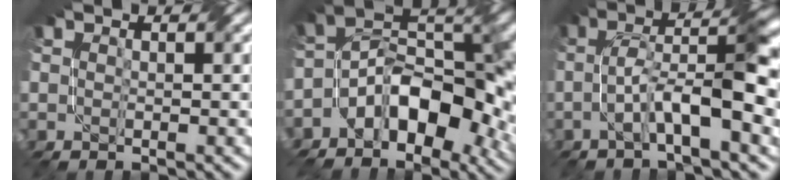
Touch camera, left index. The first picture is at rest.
{"total": 11.1, "force": [-4.3, 6.1, 8.2], "torque": [-0.114, 0.011, -0.083]}
{"total": 7.9, "force": [-1.6, 1.7, 7.5], "torque": [-0.129, 0.021, -0.032]}